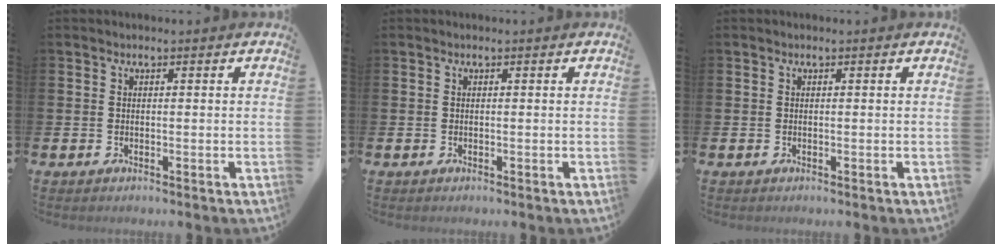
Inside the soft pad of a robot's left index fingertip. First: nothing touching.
{"total": 0.0}
{"total": 0.0}